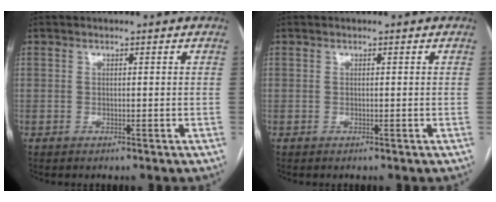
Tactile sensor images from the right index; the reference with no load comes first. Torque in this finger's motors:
{"motor_torque": [0.00, 0.00, 0.00, 0.00]}